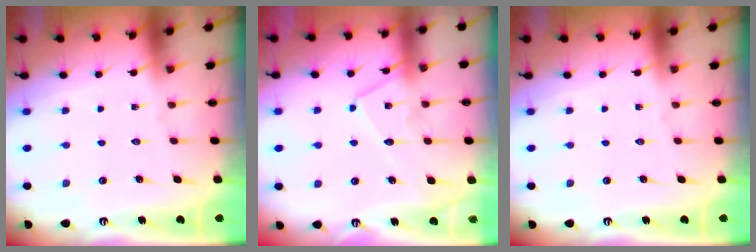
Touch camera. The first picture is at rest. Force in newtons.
{"total": 11.9, "press": 11.8, "slide": 0.7}
{"total": 0.0}